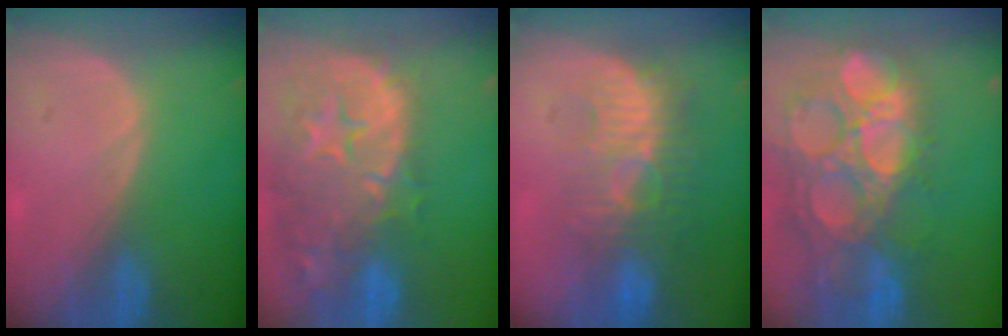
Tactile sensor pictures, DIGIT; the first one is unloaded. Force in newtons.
{"total": 15.2, "press": 12.0, "slide": 9.3}
{"total": 9.1, "press": 8.7, "slide": 2.7}
{"total": 15.4, "press": 12.8, "slide": 8.7}